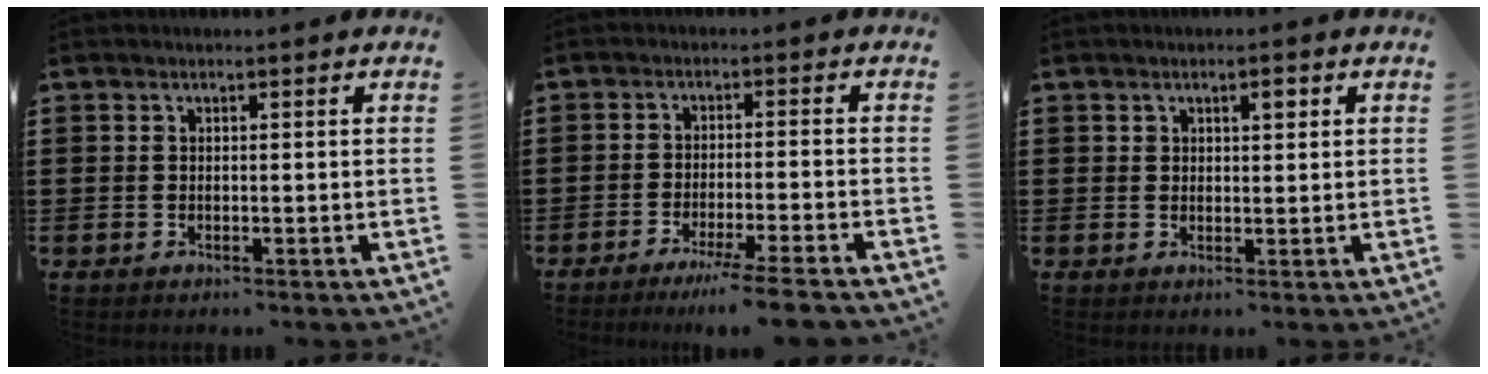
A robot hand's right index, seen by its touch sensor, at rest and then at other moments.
{"total": 5.1, "force": [-4.0, -0.7, 3.1], "torque": [-0.054, -0.017, -0.075]}
{"total": 2.1, "force": [1.0, 1.1, 1.5], "torque": [-0.024, 0.004, 0.015]}